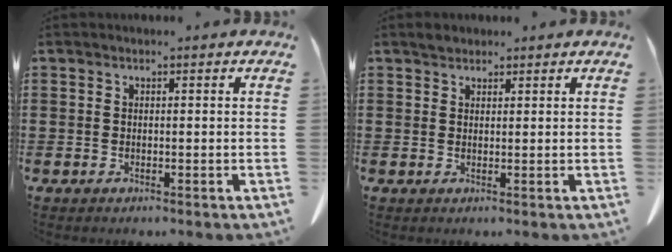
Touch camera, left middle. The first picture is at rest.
{"total": 1.4, "force": [1.3, 0.6, 0.2], "torque": [0.000, -0.001, 0.025]}